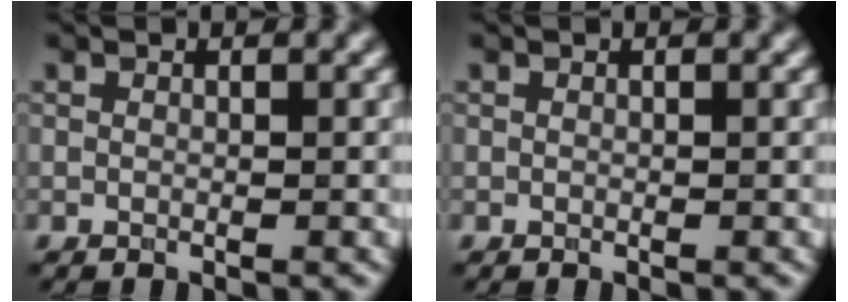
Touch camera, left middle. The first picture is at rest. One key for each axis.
{"total": 0.0}